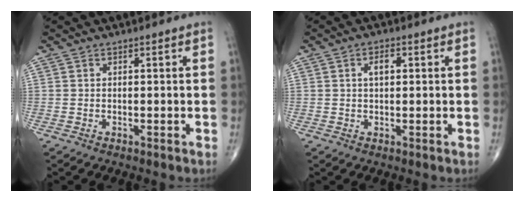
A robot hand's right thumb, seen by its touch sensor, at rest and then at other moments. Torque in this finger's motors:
{"motor_torque": [-0.01, 1.16, 0.36, 0.14, 0.01]}